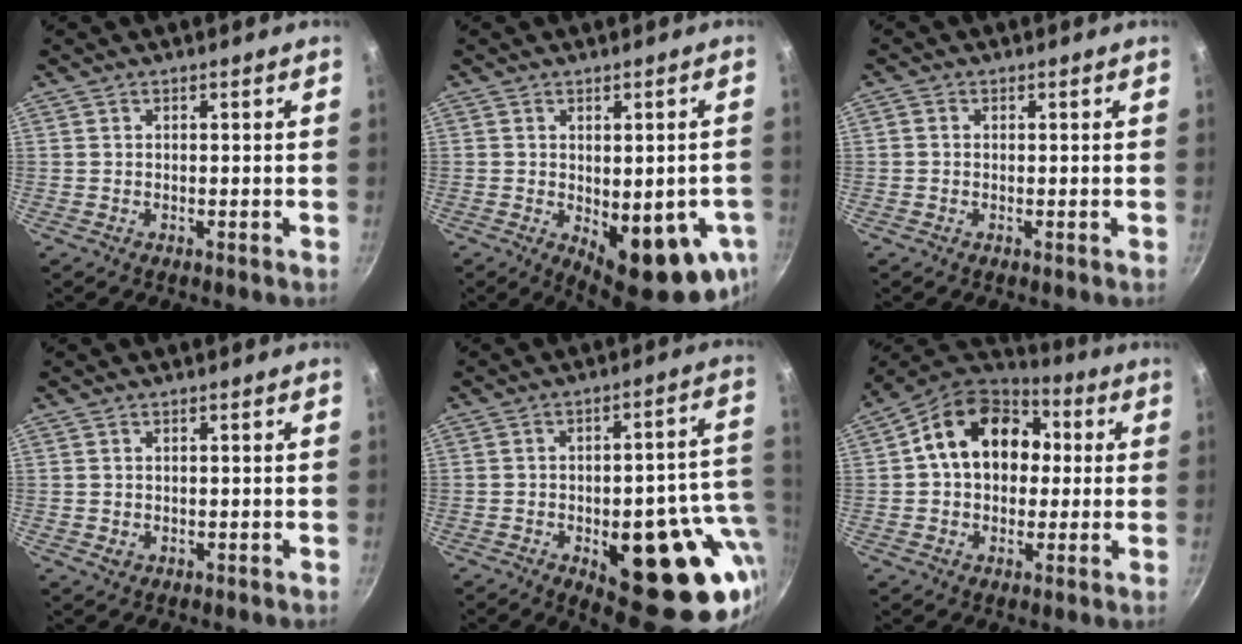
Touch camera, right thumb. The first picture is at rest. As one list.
[{"total": 16.4, "force": [-4.2, 7.0, 14.3], "torque": [-0.141, -0.019, -0.041]}, {"total": 0.8, "force": [-0.1, 0.8, 0.4], "torque": [-0.007, 0.004, -0.003]}, {"total": 1.1, "force": [0.0, 0.9, 0.6], "torque": [-0.007, -0.001, 0.003]}, {"total": 23.3, "force": [-5.0, 9.8, 20.5], "torque": [-0.203, 0.003, -0.055]}, {"total": 17.1, "force": [2.6, 12.9, 10.9], "torque": [-0.146, 0.032, 0.026]}]